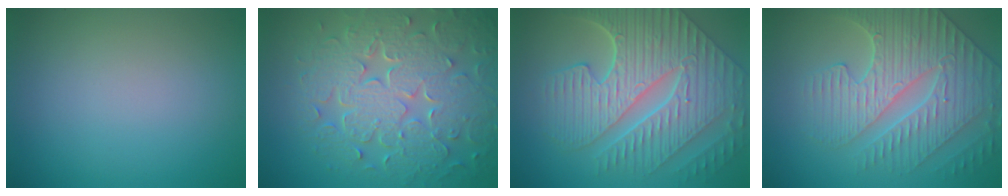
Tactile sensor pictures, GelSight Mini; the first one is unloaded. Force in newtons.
{"total": 9.0, "press": 6.5, "slide": 6.3}
{"total": 10.0, "press": 7.1, "slide": 7.0}
{"total": 5.6, "press": 5.2, "slide": 2.2}